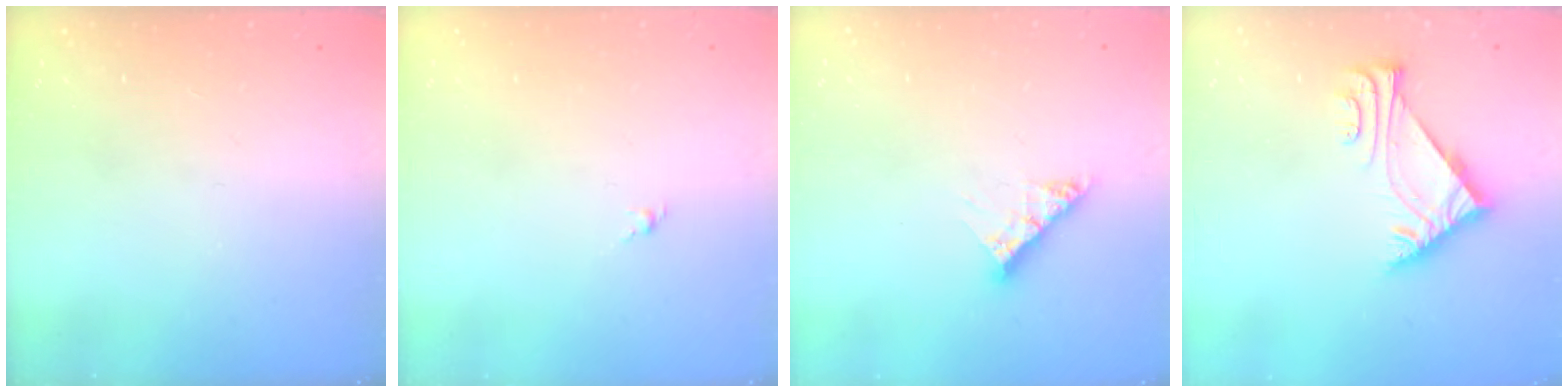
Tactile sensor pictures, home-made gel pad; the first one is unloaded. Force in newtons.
{"total": 1.4, "press": 1.2, "slide": 0.6}
{"total": 7.6, "press": 7.6, "slide": 0.7}
{"total": 6.4, "press": 6.3, "slide": 0.9}